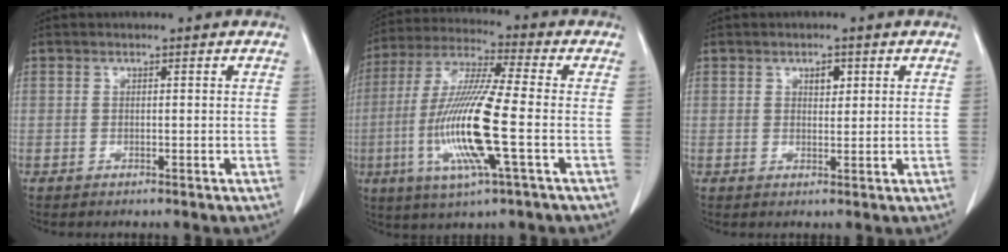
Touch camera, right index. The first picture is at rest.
{"total": 15.6, "force": [-3.4, 0.6, 15.2], "torque": [-0.317, -0.015, -0.071]}
{"total": 2.0, "force": [0.9, 1.1, 1.4], "torque": [-0.018, -0.003, 0.014]}